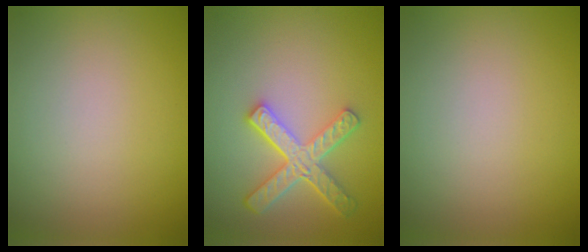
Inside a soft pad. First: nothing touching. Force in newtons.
{"total": 4.9, "press": 3.7, "slide": 3.2}
{"total": 0.0}